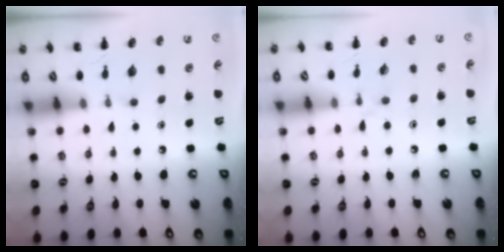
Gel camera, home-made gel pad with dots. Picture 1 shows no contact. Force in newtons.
{"total": 5.5, "press": 5.1, "slide": 2.2}